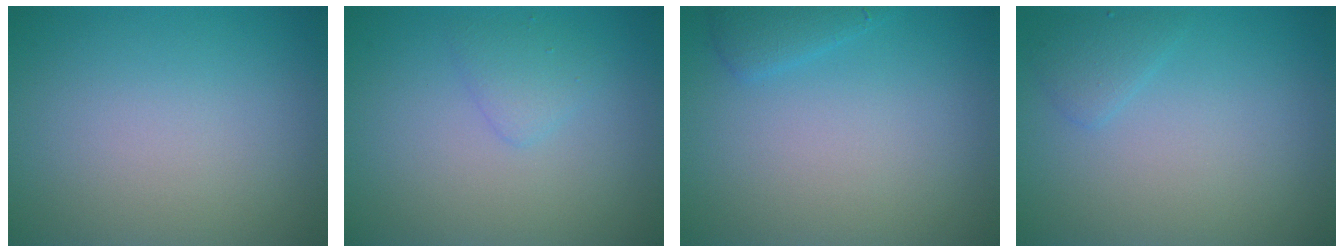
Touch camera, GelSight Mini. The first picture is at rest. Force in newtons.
{"total": 1.5, "press": 1.5, "slide": 0.0}
{"total": 1.4, "press": 1.4, "slide": 0.1}
{"total": 1.3, "press": 1.3, "slide": 0.1}